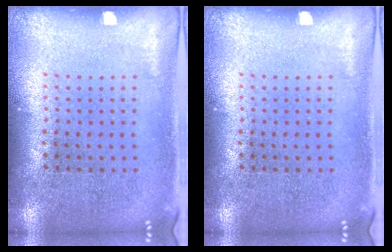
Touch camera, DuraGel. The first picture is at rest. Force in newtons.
{"total": 0.0}